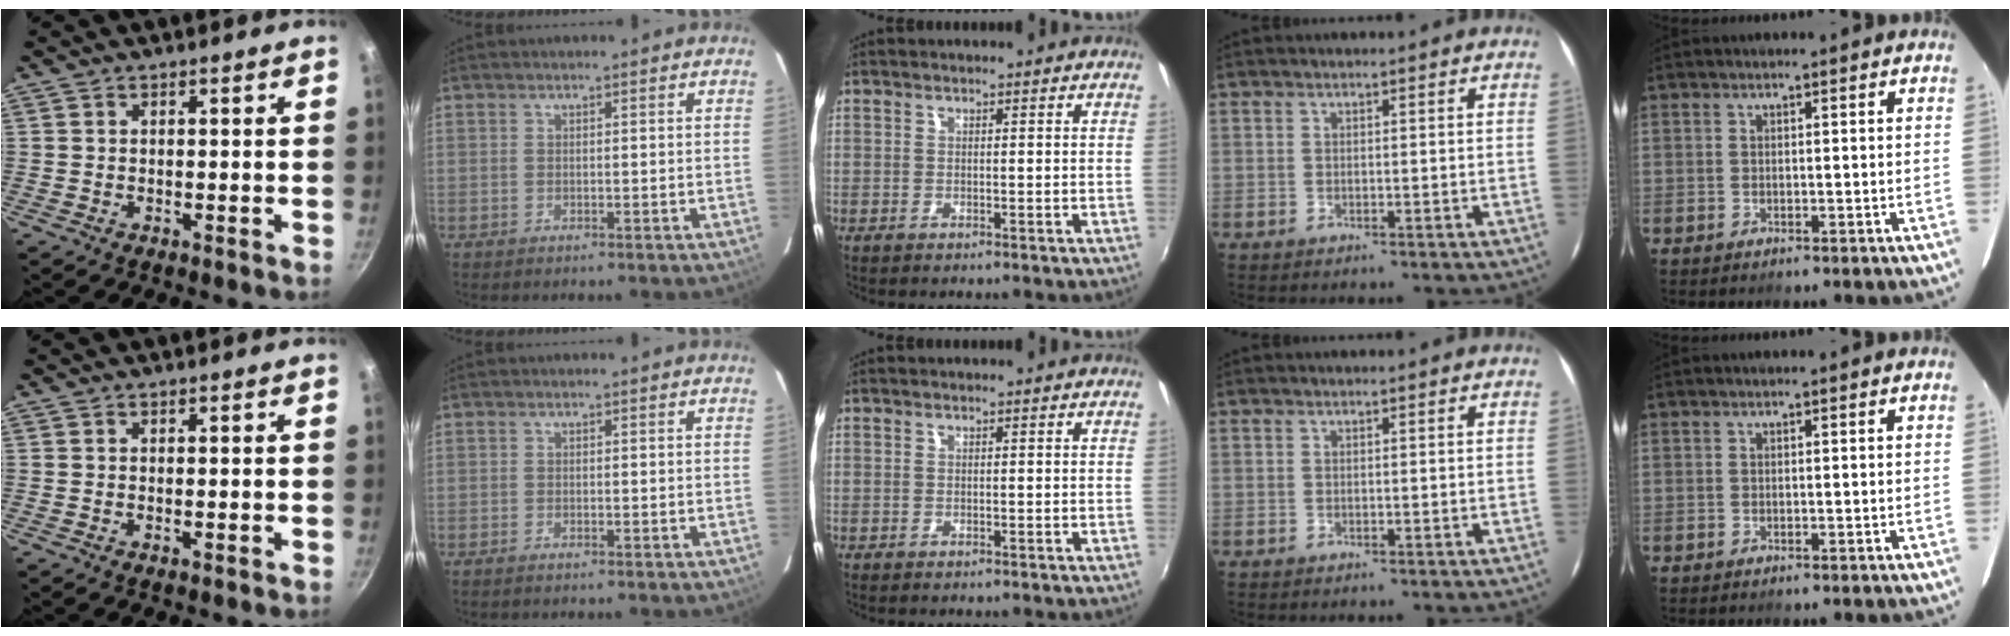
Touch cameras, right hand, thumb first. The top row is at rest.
{"thumb": {"total": 0.6, "force": [-0.1, 0.2, 0.6], "torque": [-0.009, -0.001, -0.002]}, "index": {"total": 0.7, "force": [-0.6, 0.1, 0.2], "torque": [-0.004, -0.003, -0.014]}}